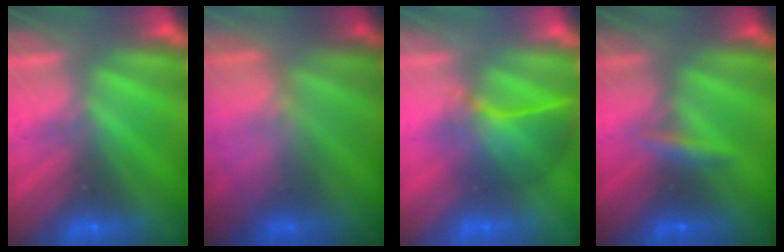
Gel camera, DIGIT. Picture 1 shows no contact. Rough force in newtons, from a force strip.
{"total": 5.7}
{"total": 3.6}
{"total": 2.4}